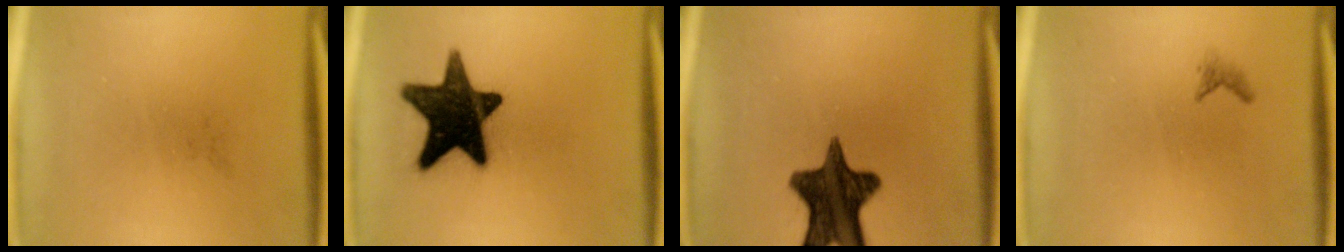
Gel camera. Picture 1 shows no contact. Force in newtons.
{"total": 17.7}
{"total": 13.8}
{"total": 0.7}